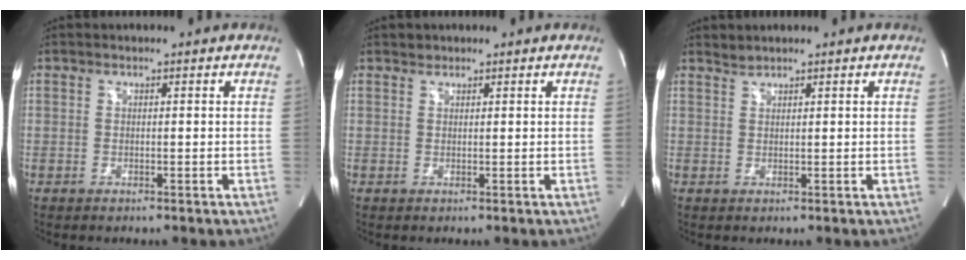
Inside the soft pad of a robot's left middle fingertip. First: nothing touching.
{"total": 0.7, "force": [0.6, 0.4, -0.1], "torque": [0.001, 0.001, 0.008]}
{"total": 1.0, "force": [1.0, -0.1, -0.1], "torque": [-0.004, 0.002, 0.023]}